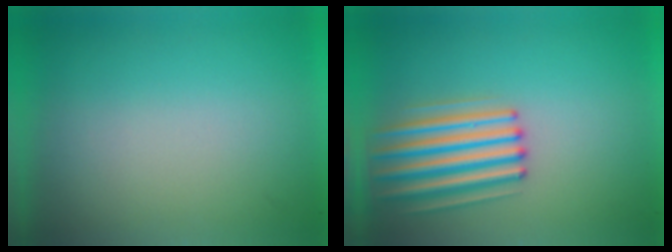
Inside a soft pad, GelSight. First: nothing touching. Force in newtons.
{"total": 4.8}